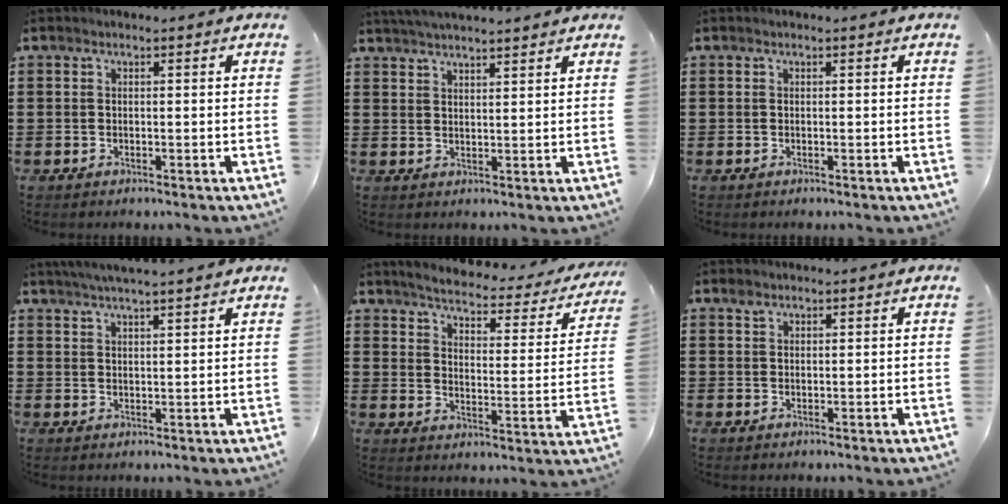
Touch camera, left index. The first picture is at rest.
{"total": 3.0, "force": [3.0, -0.4, 0.5], "torque": [-0.018, -0.006, 0.055]}
{"total": 0.0}
{"total": 3.1, "force": [2.8, -0.5, 1.2], "torque": [-0.030, -0.004, 0.051]}
{"total": 3.2, "force": [3.0, 0.2, 1.3], "torque": [-0.046, -0.028, 0.041]}
{"total": 1.1, "force": [0.8, 0.6, 0.4], "torque": [-0.009, 0.003, 0.016]}